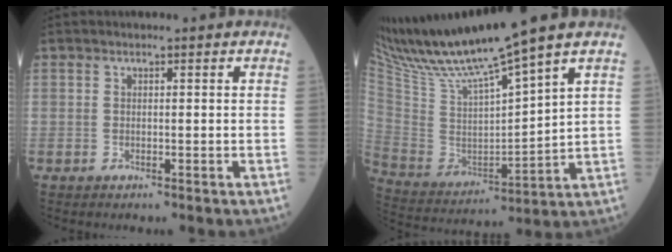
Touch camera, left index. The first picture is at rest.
{"total": 19.4, "force": [16.1, -0.9, 10.6], "torque": [-0.199, -0.012, 0.307]}